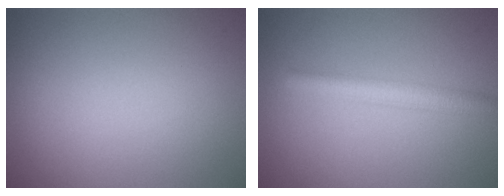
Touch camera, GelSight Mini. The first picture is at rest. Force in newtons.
{"total": 3.0, "press": 3.0, "slide": 0.1}